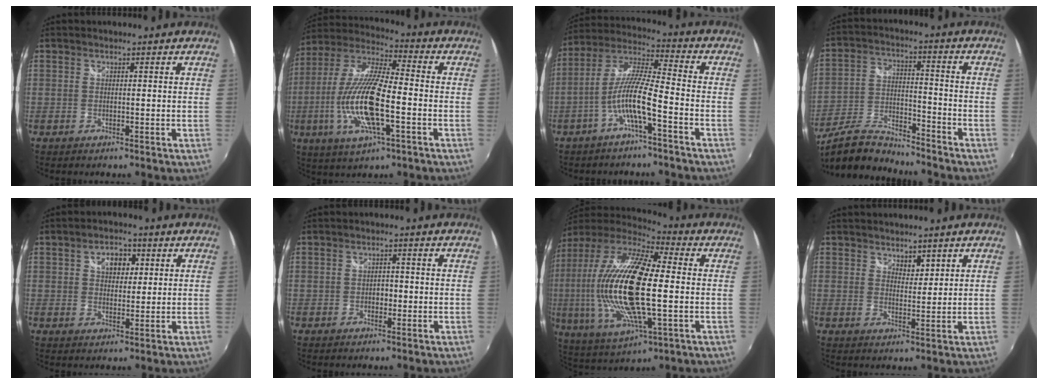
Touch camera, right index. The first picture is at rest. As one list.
[{"total": 18.0, "force": [-4.5, 4.9, 16.7], "torque": [-0.337, -0.013, -0.088]}, {"total": 8.9, "force": [-4.0, 0.6, 7.9], "torque": [-0.179, 0.010, -0.077]}, {"total": 12.9, "force": [-11.7, 2.7, 4.9], "torque": [-0.112, -0.010, -0.218]}, {"total": 5.7, "force": [2.0, 4.2, 3.3], "torque": [-0.046, 0.014, 0.033]}, {"total": 1.7, "force": [-0.5, 1.3, 0.8], "torque": [-0.012, 0.001, -0.009]}, {"total": 25.5, "force": [0.4, 8.2, 24.1], "torque": [-0.468, -0.010, -0.004]}, {"total": 2.7, "force": [2.1, 1.4, 1.1], "torque": [-0.012, -0.001, 0.035]}]